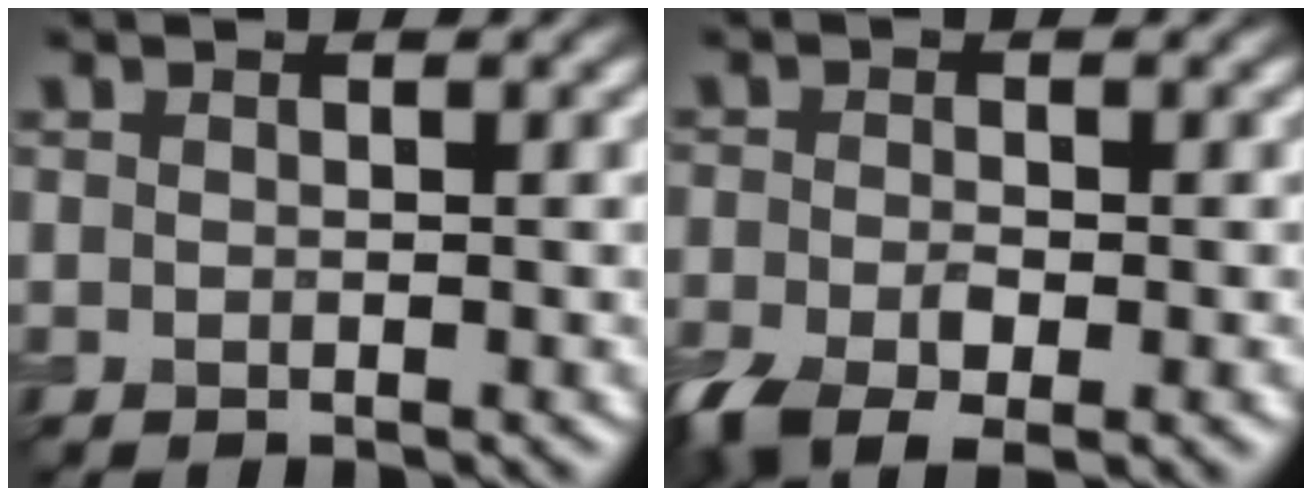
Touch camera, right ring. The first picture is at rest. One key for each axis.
{"total": 5.9, "fx": -3.0, "fy": 2.8, "fz": 4.2, "tx": -0.084, "ty": -0.012, "tz": -0.057}